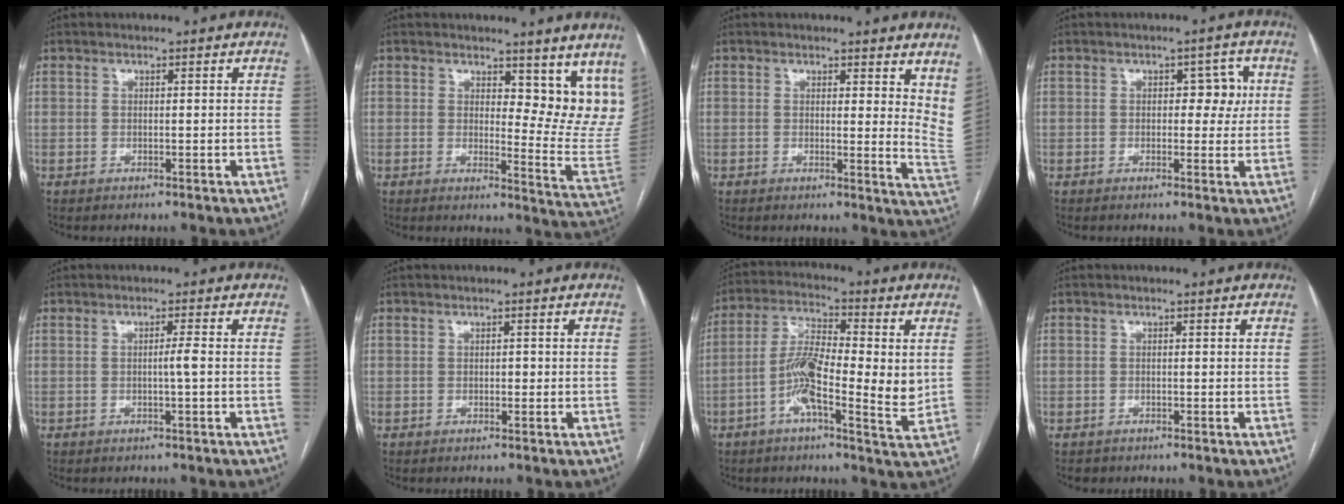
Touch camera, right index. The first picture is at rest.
{"total": 11.9, "force": [9.8, 4.5, 5.2], "torque": [-0.032, -0.035, 0.095]}
{"total": 8.6, "force": [7.0, 2.6, 4.3], "torque": [-0.038, -0.034, 0.055]}
{"total": 4.1, "force": [0.6, 2.3, 3.3], "torque": [-0.035, 0.017, 0.007]}
{"total": 1.5, "force": [-0.3, -0.4, 1.5], "torque": [-0.025, -0.001, -0.004]}
{"total": 0.6, "force": [-0.1, 0.4, 0.4], "torque": [-0.003, 0.002, -0.003]}
{"total": 12.0, "force": [-1.1, 3.0, 11.6], "torque": [-0.210, 0.005, -0.030]}
{"total": 1.2, "force": [-0.8, 0.9, -0.1], "torque": [-0.007, 0.003, -0.014]}